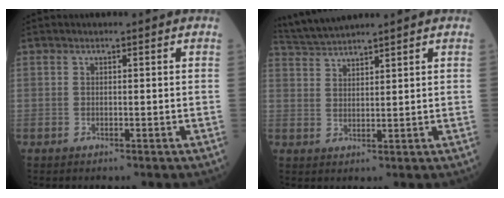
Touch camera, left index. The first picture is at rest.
{"total": 5.4, "force": [5.2, -1.0, 1.1], "torque": [-0.033, 0.020, 0.105]}